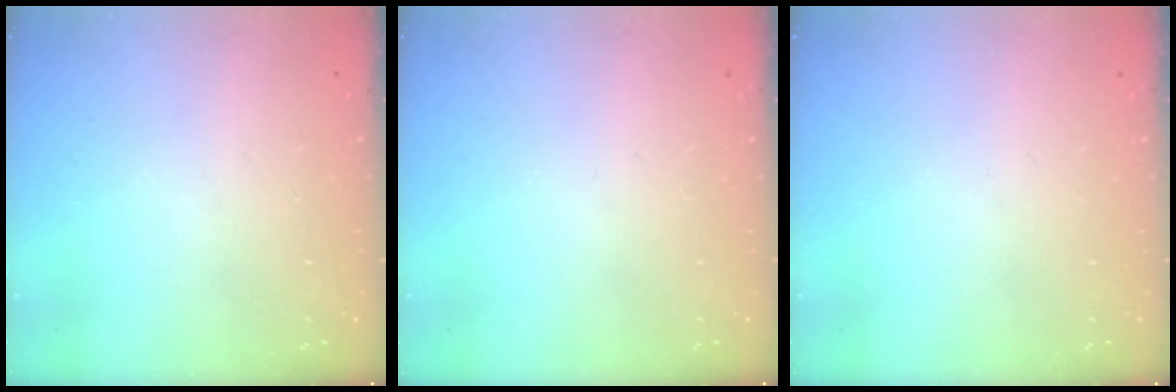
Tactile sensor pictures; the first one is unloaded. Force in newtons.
{"total": 0.0}
{"total": 0.0}